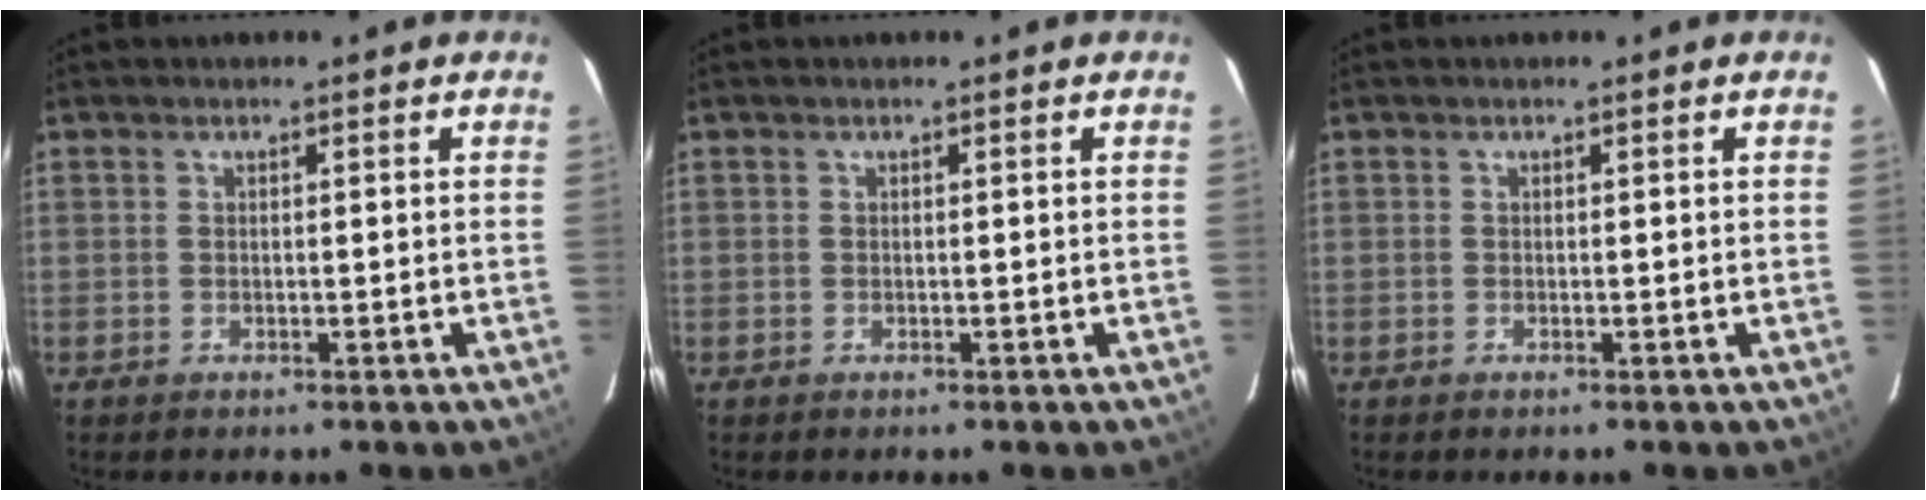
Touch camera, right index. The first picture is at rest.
{"total": 0.0}
{"total": 0.0}